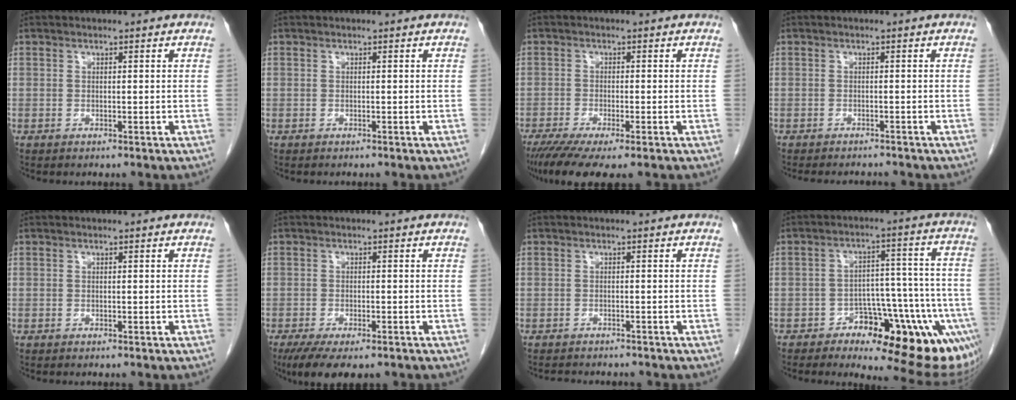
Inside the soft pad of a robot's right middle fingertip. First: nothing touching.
{"total": 0.0}
{"total": 7.8, "force": [-5.6, 0.9, 5.4], "torque": [-0.087, -0.021, -0.092]}
{"total": 4.6, "force": [-4.4, 0.8, 1.2], "torque": [-0.013, -0.010, -0.060]}
{"total": 0.0}
{"total": 8.2, "force": [-5.8, 2.7, 5.1], "torque": [-0.078, -0.017, -0.088]}
{"total": 4.7, "force": [-4.2, 1.3, 1.5], "torque": [-0.024, -0.006, -0.055]}
{"total": 17.5, "force": [-9.1, 6.1, 13.7], "torque": [-0.084, 0.038, -0.114]}